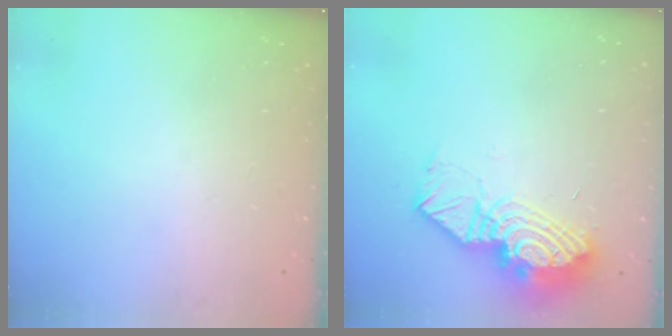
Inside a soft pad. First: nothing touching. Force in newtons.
{"total": 18.7, "press": 16.6, "slide": 8.7}